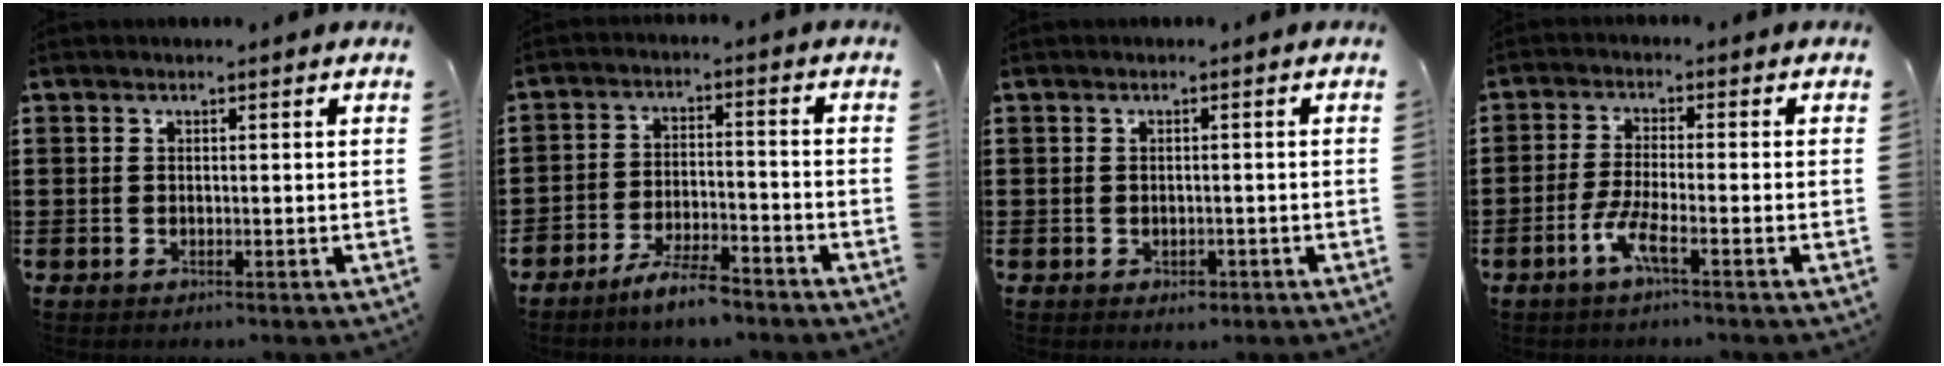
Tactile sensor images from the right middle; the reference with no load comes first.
{"total": 5.9, "force": [-5.3, 0.6, 2.5], "torque": [-0.053, -0.001, -0.102]}
{"total": 1.0, "force": [-0.5, 0.7, 0.5], "torque": [-0.010, -0.001, -0.009]}
{"total": 4.8, "force": [-2.6, 0.6, 3.9], "torque": [-0.086, -0.004, -0.053]}